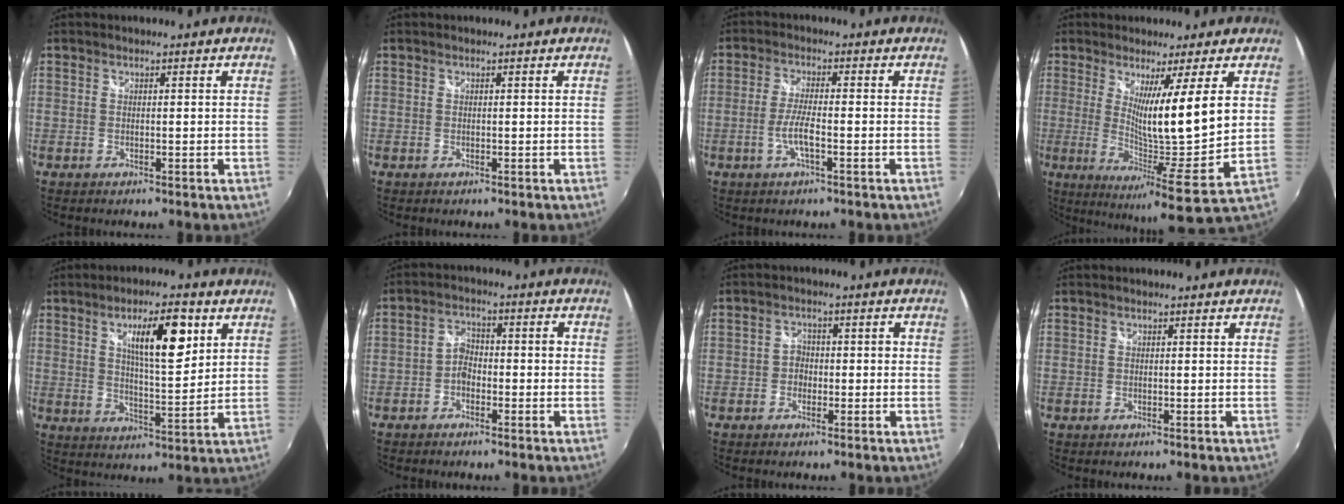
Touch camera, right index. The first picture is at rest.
{"total": 0.0}
{"total": 4.0, "force": [-1.8, 0.1, 3.5], "torque": [-0.076, -0.002, -0.035]}
{"total": 13.2, "force": [3.5, -2.4, 12.5], "torque": [-0.188, -0.032, 0.054]}
{"total": 11.2, "force": [4.6, 3.3, 9.6], "torque": [-0.148, 0.006, 0.077]}
{"total": 3.7, "force": [-2.1, 2.4, 1.9], "torque": [-0.036, 0.011, -0.036]}
{"total": 2.7, "force": [-1.3, 2.2, 0.7], "torque": [-0.012, 0.006, -0.026]}
{"total": 0.0}